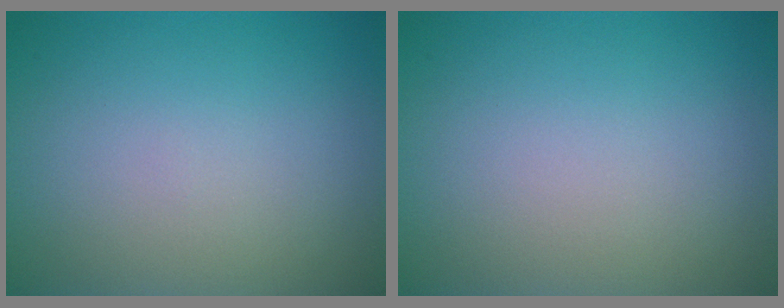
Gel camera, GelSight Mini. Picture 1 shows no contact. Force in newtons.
{"total": 0.0}